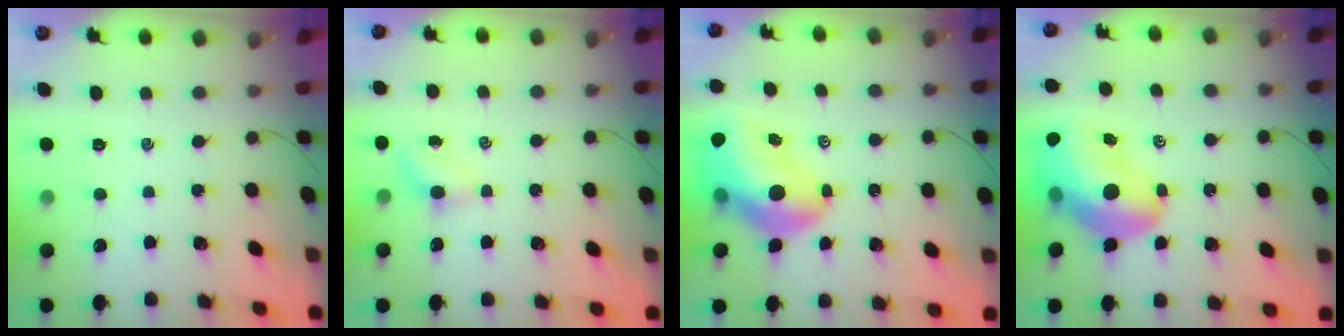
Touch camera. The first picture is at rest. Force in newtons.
{"total": 3.3, "press": 3.2, "slide": 1.1}
{"total": 15.6, "press": 15.0, "slide": 4.5}
{"total": 16.9, "press": 16.3, "slide": 4.7}